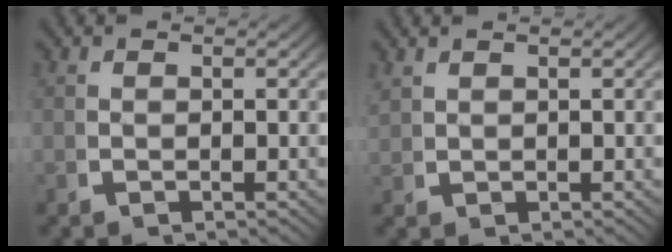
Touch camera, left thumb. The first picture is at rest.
{"total": 1.0, "force": [1.0, 0.1, 0.1], "torque": [-0.002, 0.001, 0.026]}